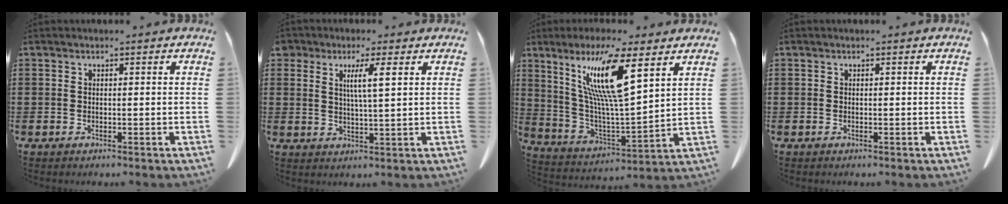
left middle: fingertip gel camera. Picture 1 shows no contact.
{"total": 4.2, "force": [2.2, 0.8, 3.5], "torque": [-0.076, 0.001, 0.038]}
{"total": 12.4, "force": [7.3, 1.3, 9.9], "torque": [-0.216, -0.026, 0.118]}
{"total": 0.0}